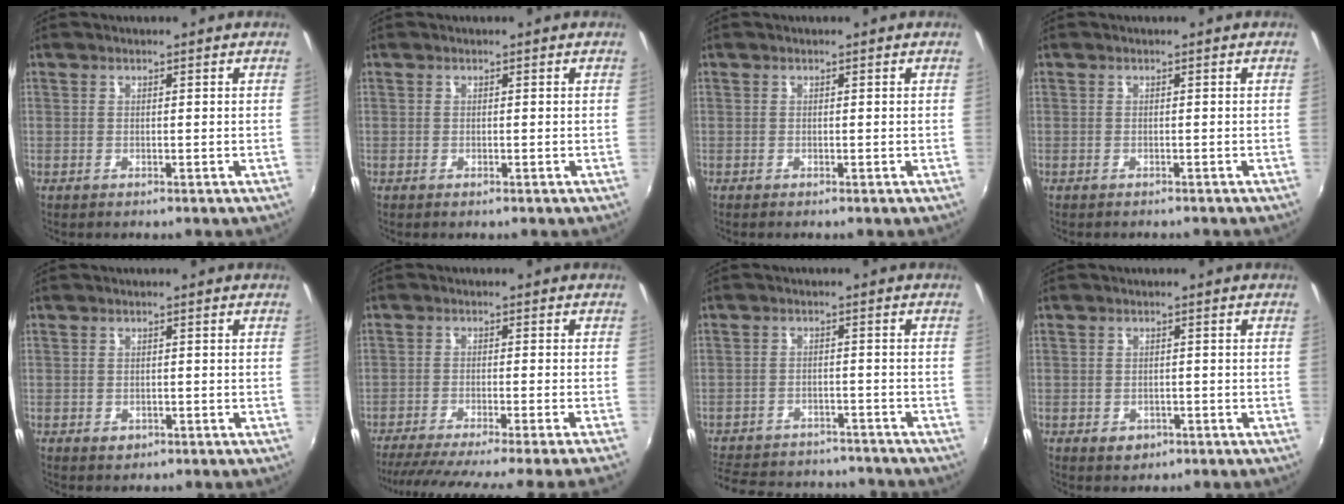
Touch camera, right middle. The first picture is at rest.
{"total": 0.0}
{"total": 0.0}
{"total": 1.2, "force": [-1.1, 0.3, 0.3], "torque": [-0.009, -0.007, -0.016]}
{"total": 1.7, "force": [-0.8, 1.3, 0.7], "torque": [-0.014, -0.003, -0.010]}
{"total": 13.9, "force": [-12.4, -2.8, 5.7], "torque": [-0.113, -0.032, -0.190]}
{"total": 19.0, "force": [-16.2, 7.3, 6.7], "torque": [-0.160, 0.014, -0.220]}
{"total": 2.9, "force": [-1.4, 2.2, 1.3], "torque": [-0.027, -0.004, -0.016]}